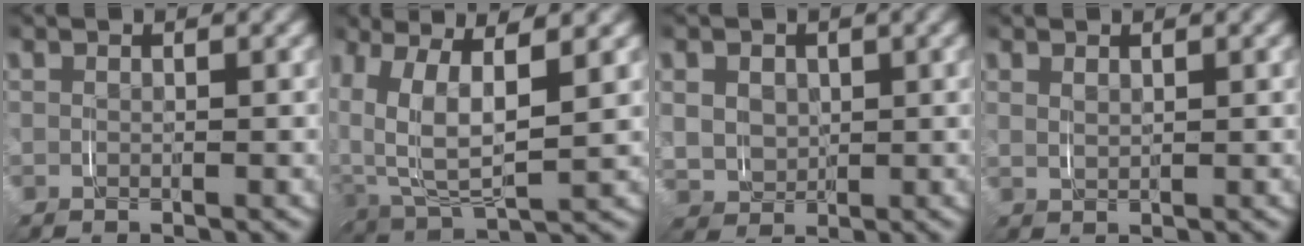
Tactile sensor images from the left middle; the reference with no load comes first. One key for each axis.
{"total": 4.5, "fx": 2.1, "fy": 2.7, "fz": 2.9, "tx": -0.062, "ty": 0.001, "tz": 0.028}
{"total": 4.3, "fx": -0.1, "fy": 4.3, "fz": 0.7, "tx": -0.025, "ty": -0.028, "tz": 0.005}
{"total": 1.1, "fx": 0.9, "fy": -0.5, "fz": -0.4, "tx": 0.009, "ty": 0.000, "tz": 0.017}